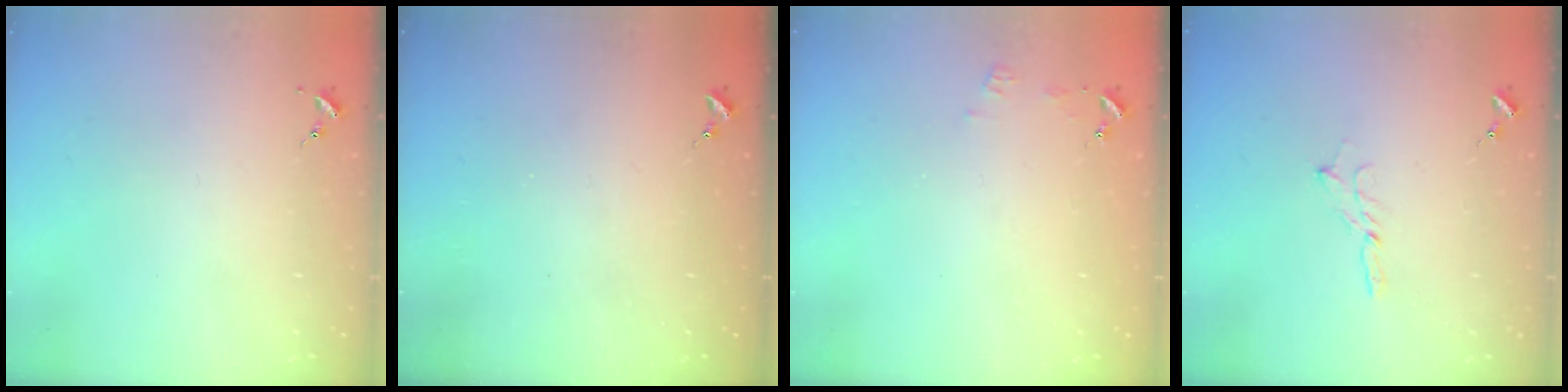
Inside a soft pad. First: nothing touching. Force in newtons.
{"total": 0.0}
{"total": 4.2, "press": 4.2, "slide": 0.5}
{"total": 2.3, "press": 2.3, "slide": 0.2}